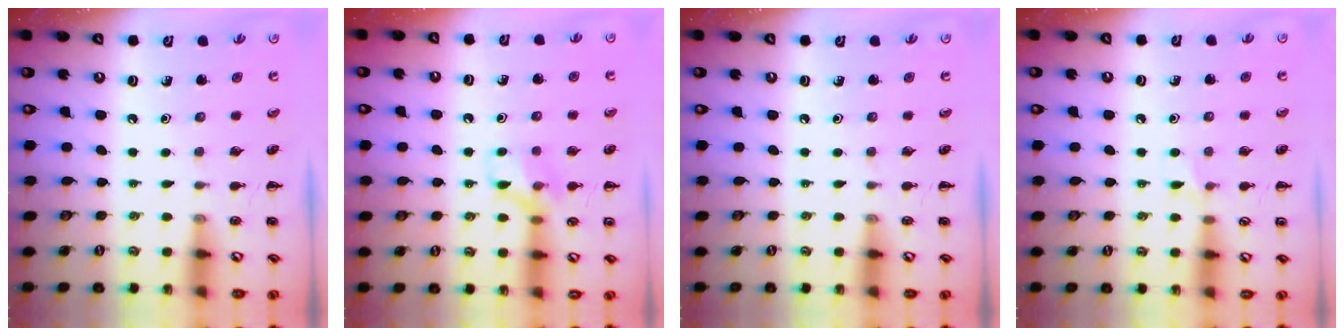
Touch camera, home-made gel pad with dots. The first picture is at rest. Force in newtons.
{"total": 9.6, "press": 9.5, "slide": 1.2}
{"total": 0.0}
{"total": 5.0, "press": 4.8, "slide": 1.4}